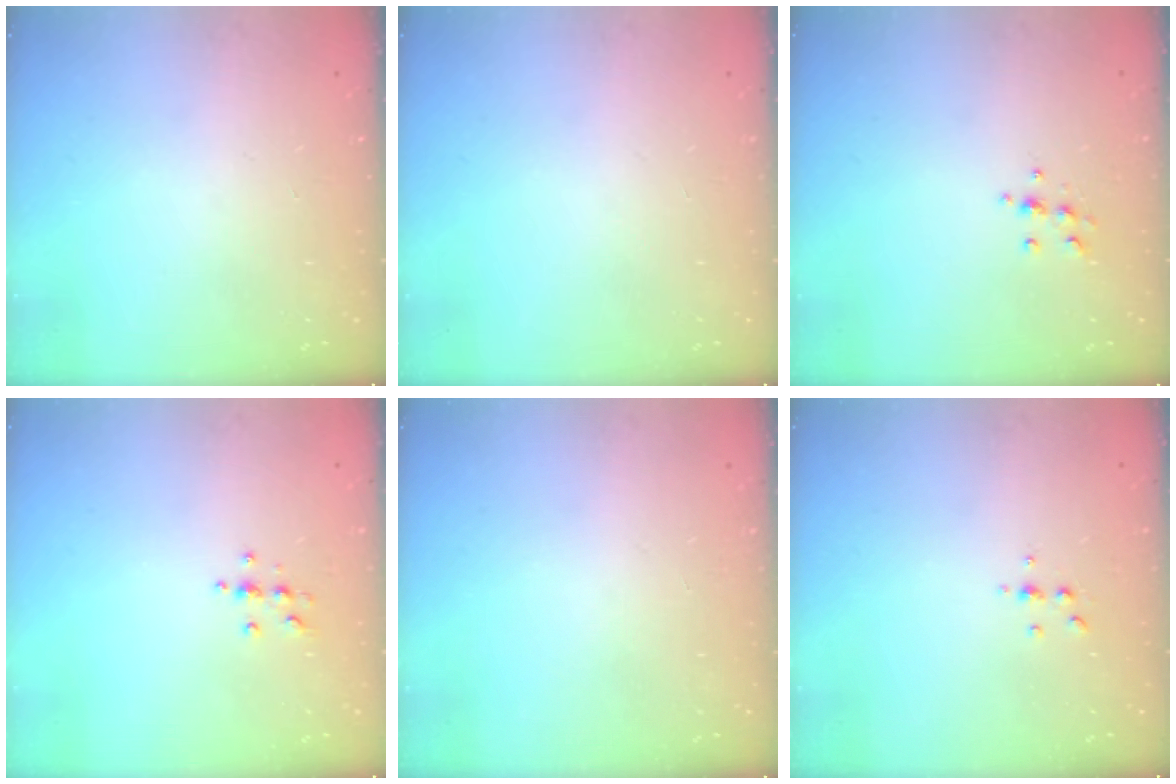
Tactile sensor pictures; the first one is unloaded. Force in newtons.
{"total": 0.0}
{"total": 7.2, "press": 7.1, "slide": 0.7}
{"total": 6.2, "press": 6.1, "slide": 0.8}
{"total": 0.0}
{"total": 3.6, "press": 3.6, "slide": 0.4}